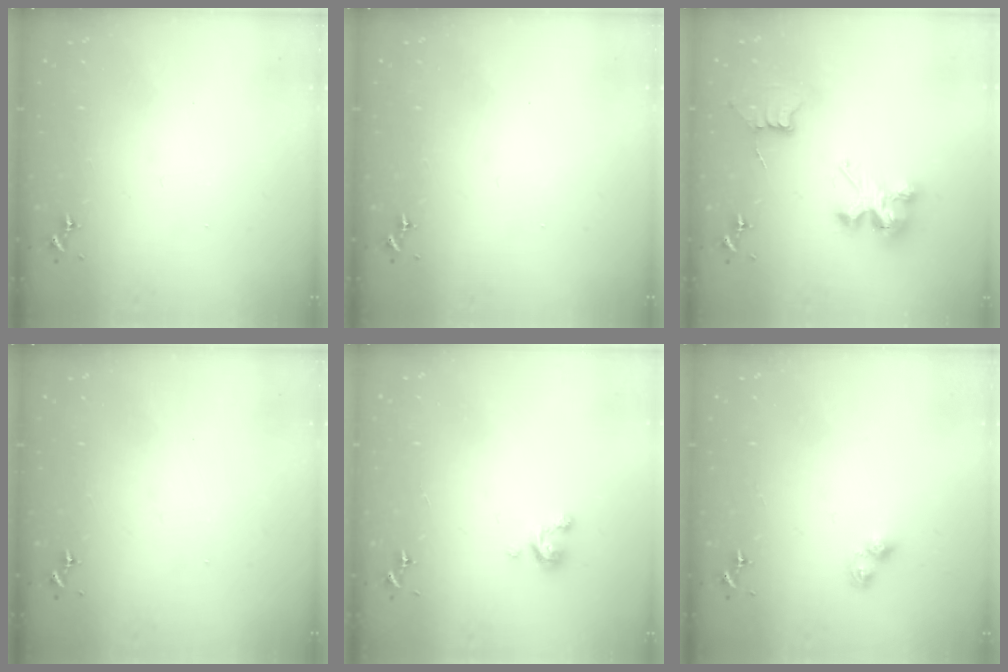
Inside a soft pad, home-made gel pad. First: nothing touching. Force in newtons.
{"total": 0.0}
{"total": 10.0, "press": 10.0, "slide": 0.6}
{"total": 0.0}
{"total": 3.0, "press": 3.0, "slide": 0.3}
{"total": 4.8, "press": 4.8, "slide": 0.4}